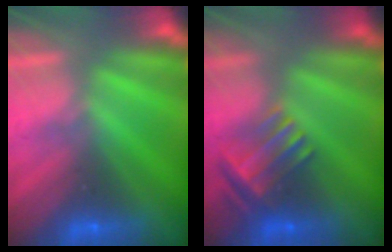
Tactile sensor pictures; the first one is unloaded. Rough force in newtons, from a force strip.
{"total": 3.5}